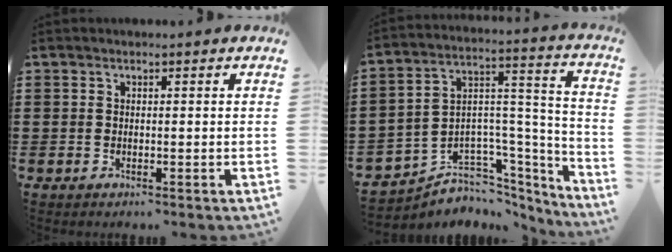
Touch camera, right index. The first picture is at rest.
{"total": 4.2, "force": [-2.3, 3.5, -0.3], "torque": [-0.011, -0.019, -0.042]}